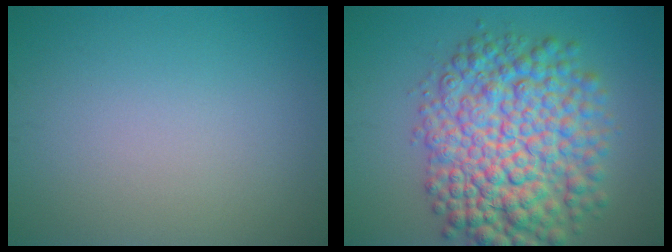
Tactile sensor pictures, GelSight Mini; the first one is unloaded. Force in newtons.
{"total": 11.0, "press": 11.0, "slide": 0.2}